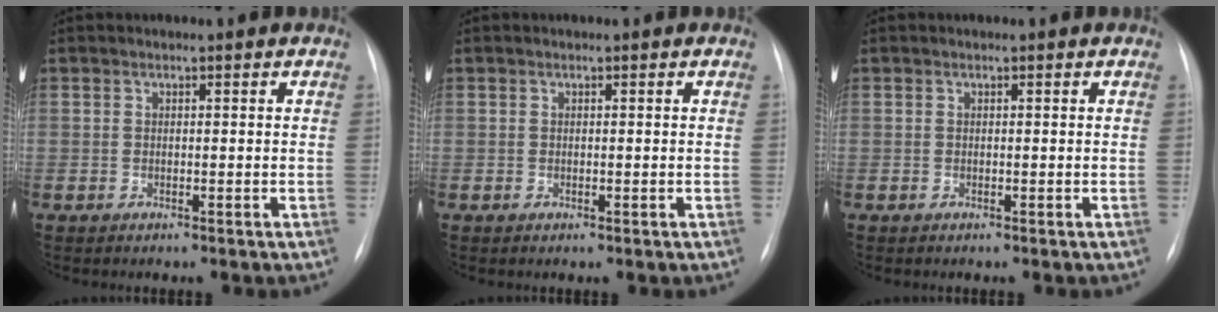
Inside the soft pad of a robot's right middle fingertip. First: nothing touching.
{"total": 0.0}
{"total": 0.0}